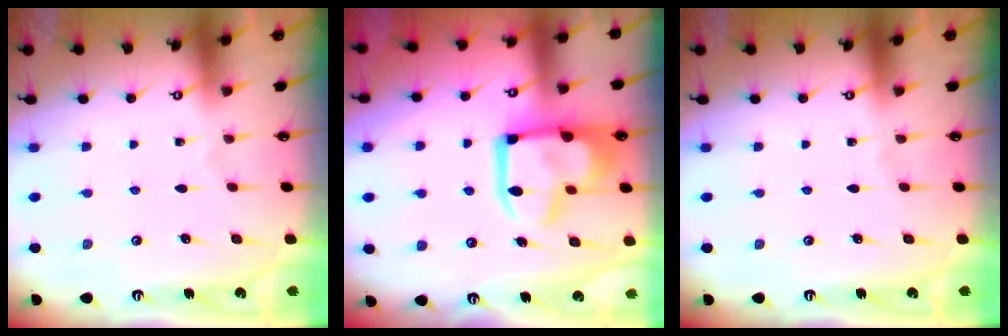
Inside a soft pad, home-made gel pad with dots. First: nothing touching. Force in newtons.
{"total": 17.6, "press": 17.5, "slide": 1.9}
{"total": 0.0}